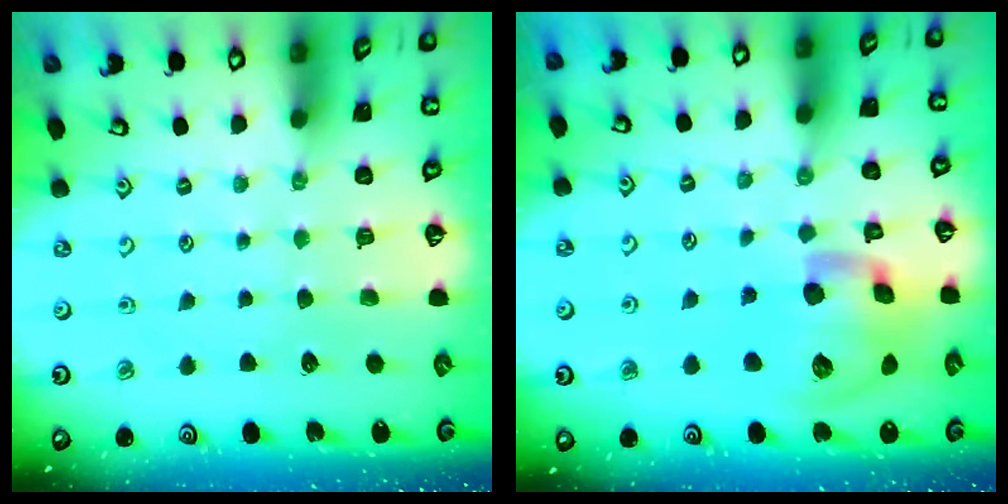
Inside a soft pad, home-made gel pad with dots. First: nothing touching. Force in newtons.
{"total": 18.2, "press": 18.0, "slide": 2.8}